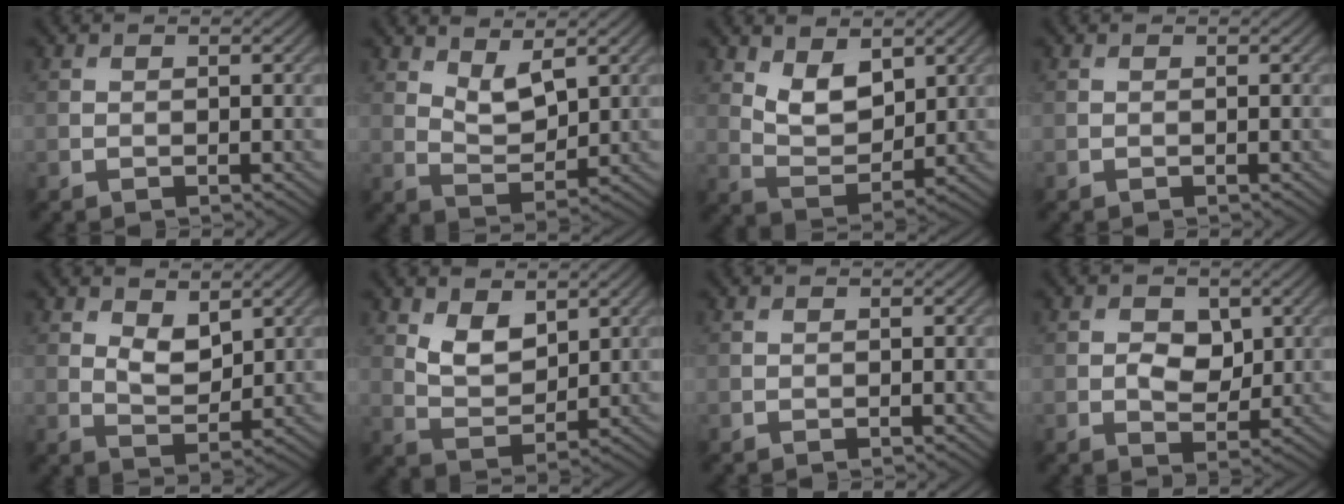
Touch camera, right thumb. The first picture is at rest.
{"total": 4.8, "force": [2.9, 2.1, 3.3], "torque": [-0.069, -0.010, 0.054]}
{"total": 6.1, "force": [3.1, 3.3, 4.1], "torque": [-0.085, -0.016, 0.057]}
{"total": 0.0}
{"total": 4.3, "force": [2.2, 2.2, 2.9], "torque": [-0.061, -0.008, 0.040]}
{"total": 5.2, "force": [2.8, 2.8, 3.3], "torque": [-0.072, -0.013, 0.053]}
{"total": 0.0}
{"total": 3.7, "force": [0.6, 2.6, 2.6], "torque": [-0.048, -0.007, 0.002]}